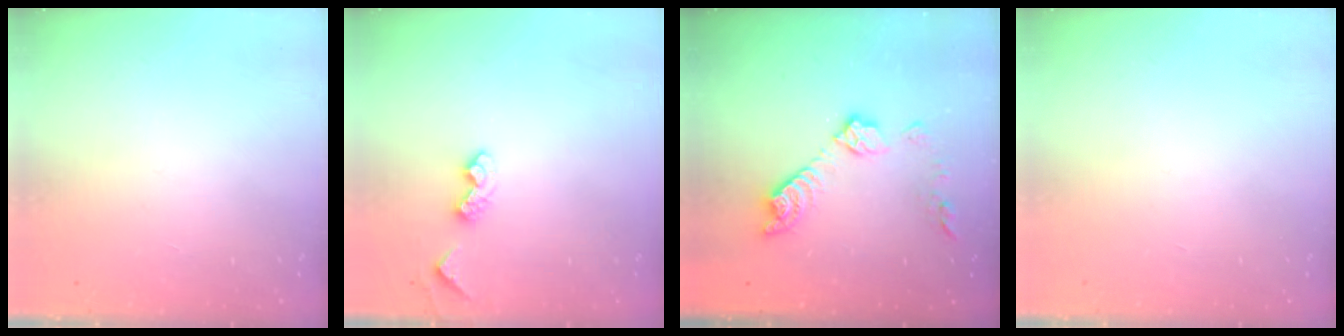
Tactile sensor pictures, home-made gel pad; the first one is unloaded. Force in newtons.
{"total": 7.2, "press": 7.1, "slide": 0.7}
{"total": 11.5, "press": 11.5, "slide": 0.5}
{"total": 0.0}